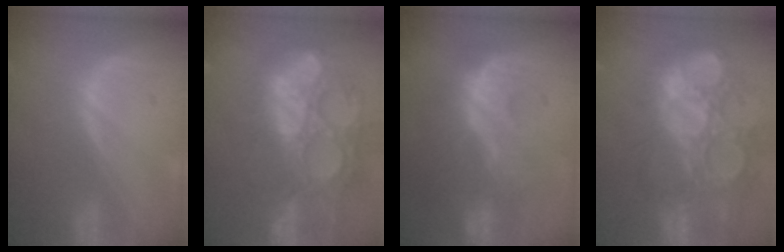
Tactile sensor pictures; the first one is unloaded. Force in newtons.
{"total": 15.4, "press": 12.8, "slide": 8.7}
{"total": 9.1, "press": 8.9, "slide": 1.7}
{"total": 14.2, "press": 12.7, "slide": 6.4}